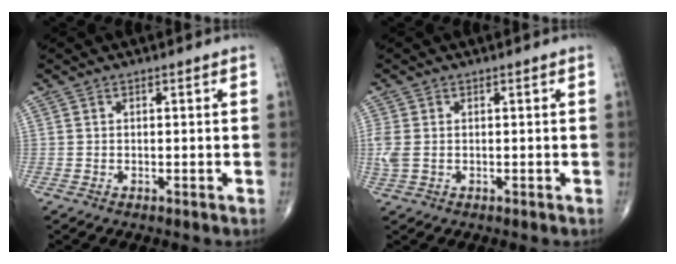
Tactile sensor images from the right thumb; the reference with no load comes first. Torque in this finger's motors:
{"motor_torque": [-0.20, -0.21, 0.33, 0.16, 0.04]}